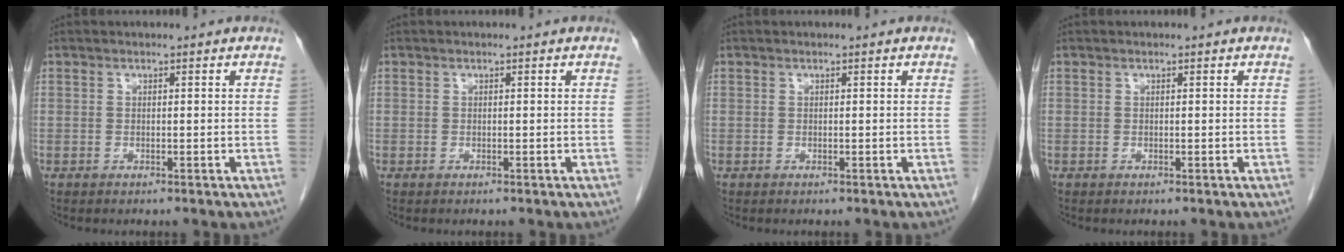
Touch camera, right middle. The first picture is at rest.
{"total": 0.0}
{"total": 0.0}
{"total": 0.0}